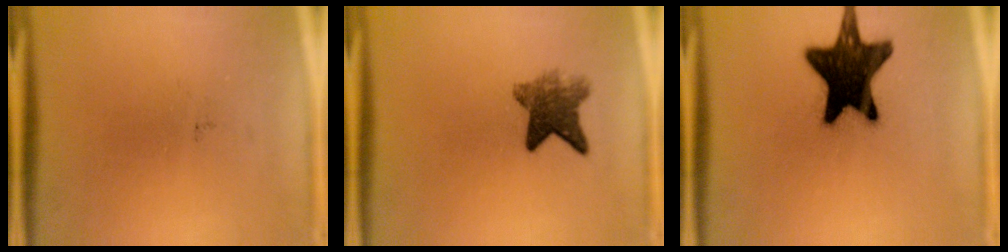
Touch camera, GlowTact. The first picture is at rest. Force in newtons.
{"total": 5.9}
{"total": 18.1}